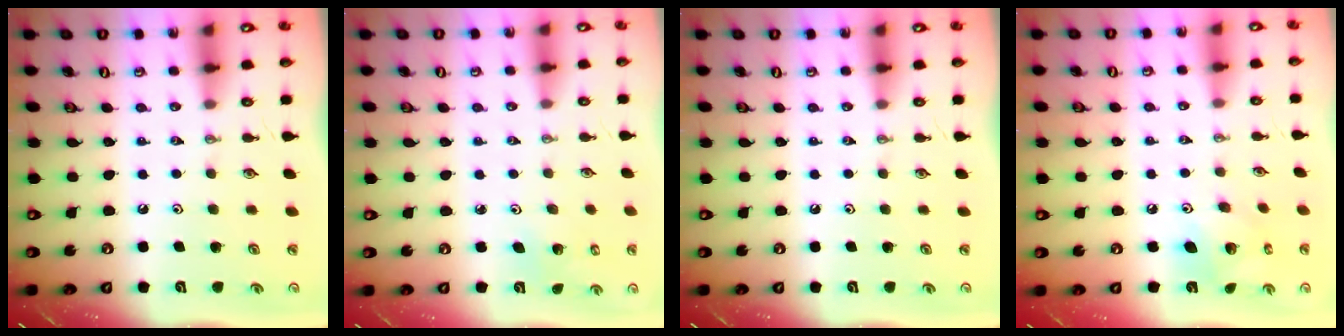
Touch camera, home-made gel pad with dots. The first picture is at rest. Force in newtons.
{"total": 2.5, "press": 2.5, "slide": 0.2}
{"total": 0.0}
{"total": 9.3, "press": 9.3, "slide": 0.7}